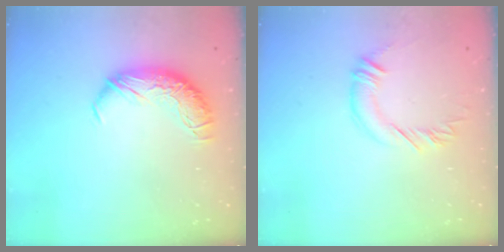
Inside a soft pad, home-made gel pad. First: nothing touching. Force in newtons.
{"total": 2.8, "press": 2.8, "slide": 0.2}